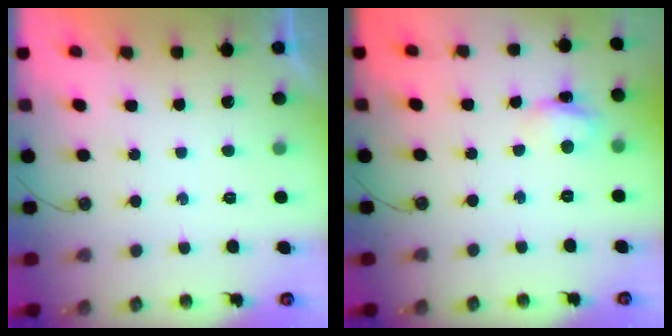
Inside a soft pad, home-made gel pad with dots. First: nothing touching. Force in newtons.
{"total": 4.6, "press": 4.6, "slide": 0.4}